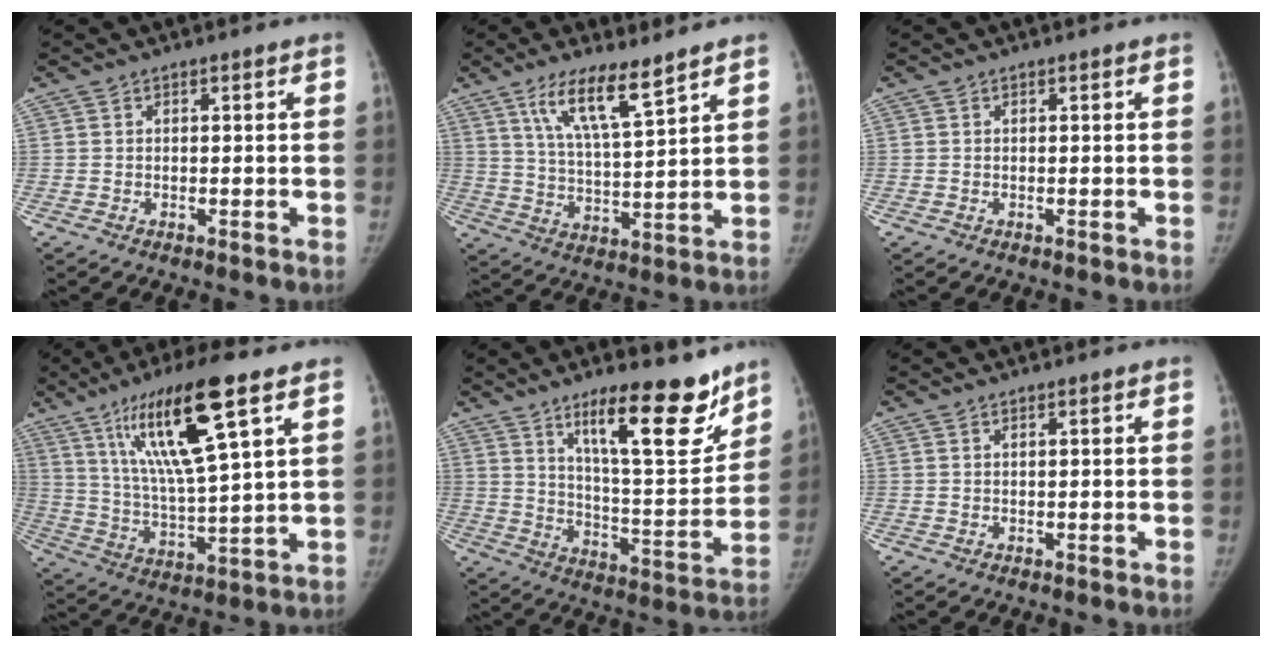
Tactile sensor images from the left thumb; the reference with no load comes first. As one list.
[{"total": 10.7, "force": [6.9, 2.0, 7.8], "torque": [-0.136, -0.040, 0.133]}, {"total": 0.0}, {"total": 18.1, "force": [9.1, 2.8, 15.4], "torque": [-0.279, -0.037, 0.171]}, {"total": 18.4, "force": [12.2, 4.8, 12.9], "torque": [-0.151, -0.088, 0.198]}, {"total": 0.0}]